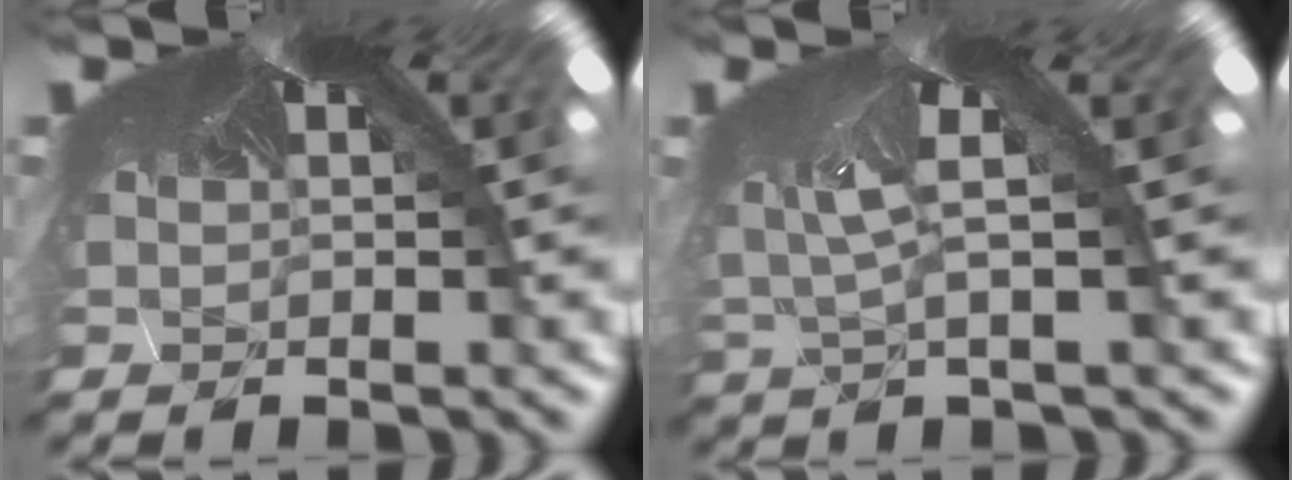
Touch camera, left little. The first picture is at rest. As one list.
[{"total": 3.4, "force": [-3.0, -1.6, -0.1], "torque": [-0.023, -0.045, -0.019]}]